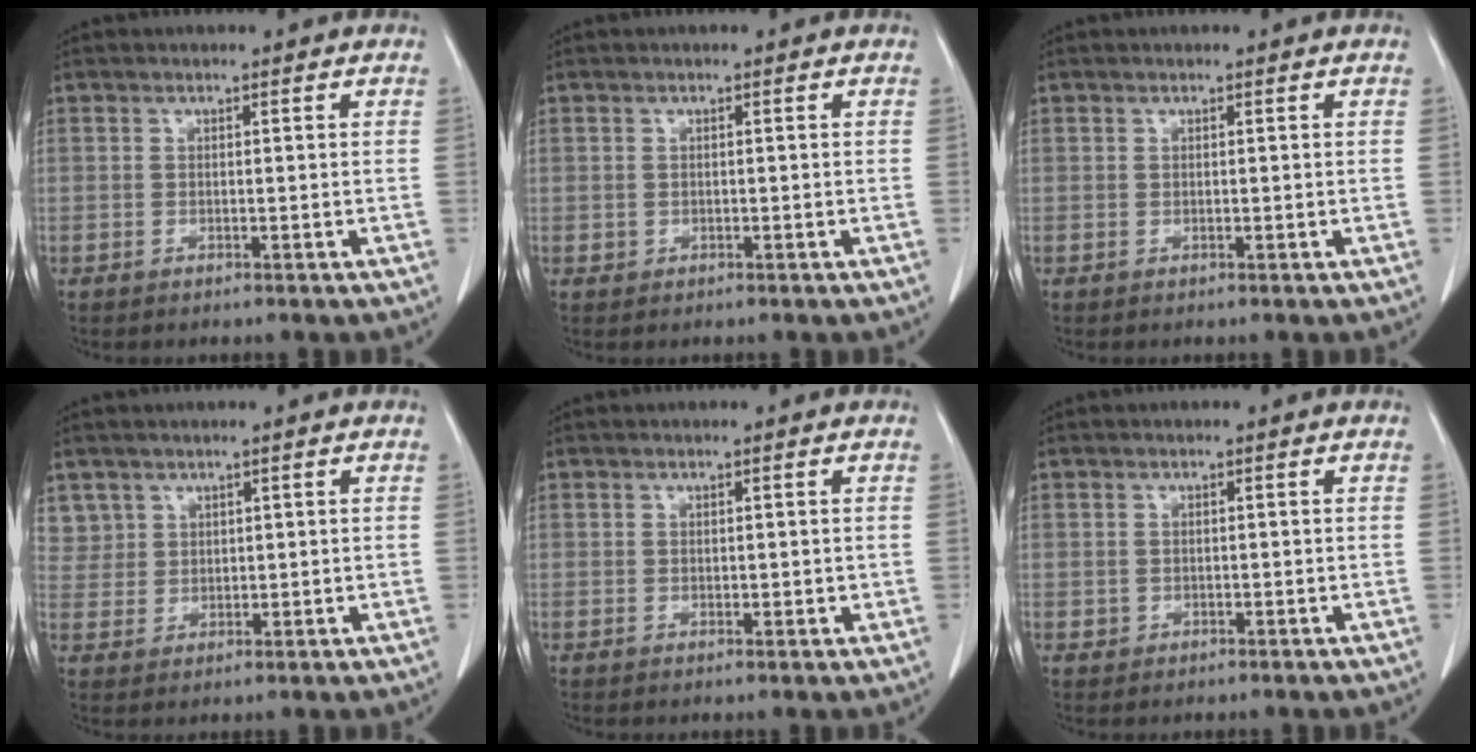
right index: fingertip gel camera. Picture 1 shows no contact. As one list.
[{"total": 0.8, "force": [-0.2, 0.8, 0.1], "torque": [0.001, 0.003, -0.005]}, {"total": 0.0}, {"total": 3.6, "force": [2.1, 3.0, -0.4], "torque": [0.024, 0.004, 0.037]}, {"total": 1.6, "force": [-0.1, 0.9, 1.3], "torque": [-0.015, -0.001, -0.002]}, {"total": 0.9, "force": [-0.3, 0.9, 0.1], "torque": [0.002, 0.004, -0.005]}]